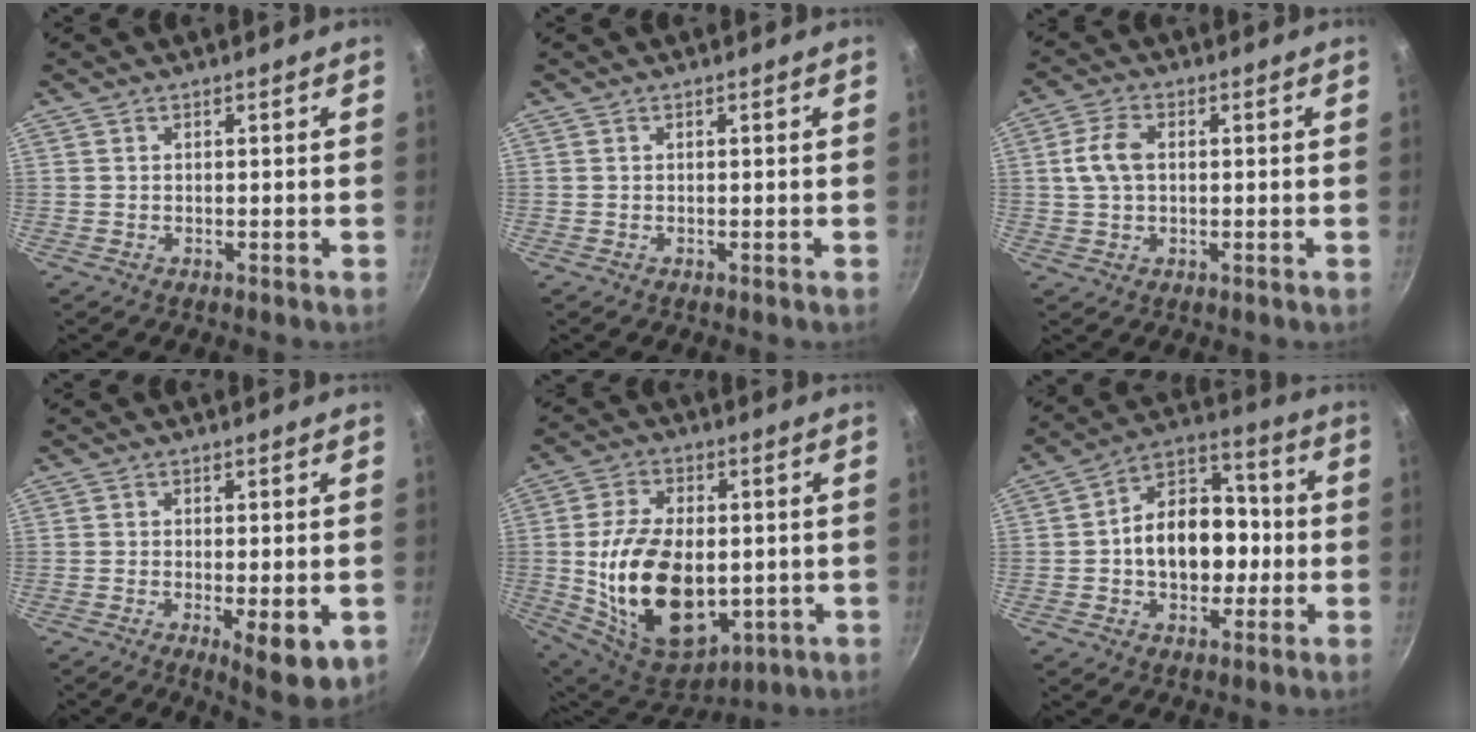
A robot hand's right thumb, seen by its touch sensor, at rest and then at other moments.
{"total": 0.0}
{"total": 5.9, "force": [0.7, 3.7, 4.5], "torque": [-0.096, 0.013, 0.012]}
{"total": 8.5, "force": [-2.7, 2.8, 7.6], "torque": [-0.103, -0.015, -0.035]}
{"total": 22.4, "force": [-2.3, 13.4, 17.8], "torque": [-0.301, -0.011, -0.009]}
{"total": 15.6, "force": [-1.1, 10.6, 11.4], "torque": [-0.136, 0.038, -0.022]}